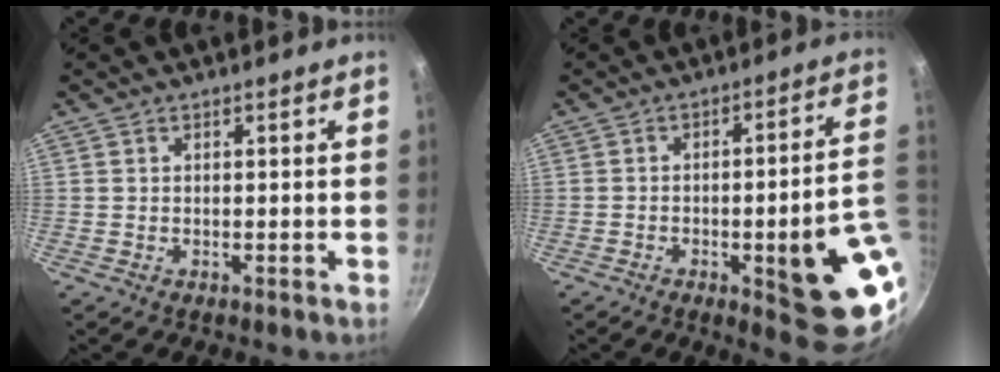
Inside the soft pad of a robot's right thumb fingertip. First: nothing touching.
{"total": 18.1, "force": [-4.1, 4.5, 17.0], "torque": [-0.179, 0.019, -0.050]}